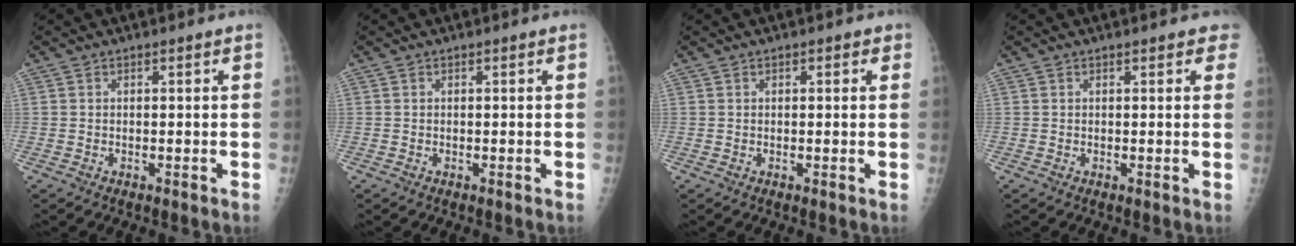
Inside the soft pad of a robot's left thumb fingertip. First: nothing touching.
{"total": 0.0}
{"total": 1.3, "force": [0.7, 0.8, 0.9], "torque": [-0.001, 0.001, 0.004]}
{"total": 2.6, "force": [1.8, 1.2, 1.4], "torque": [0.010, 0.003, 0.015]}